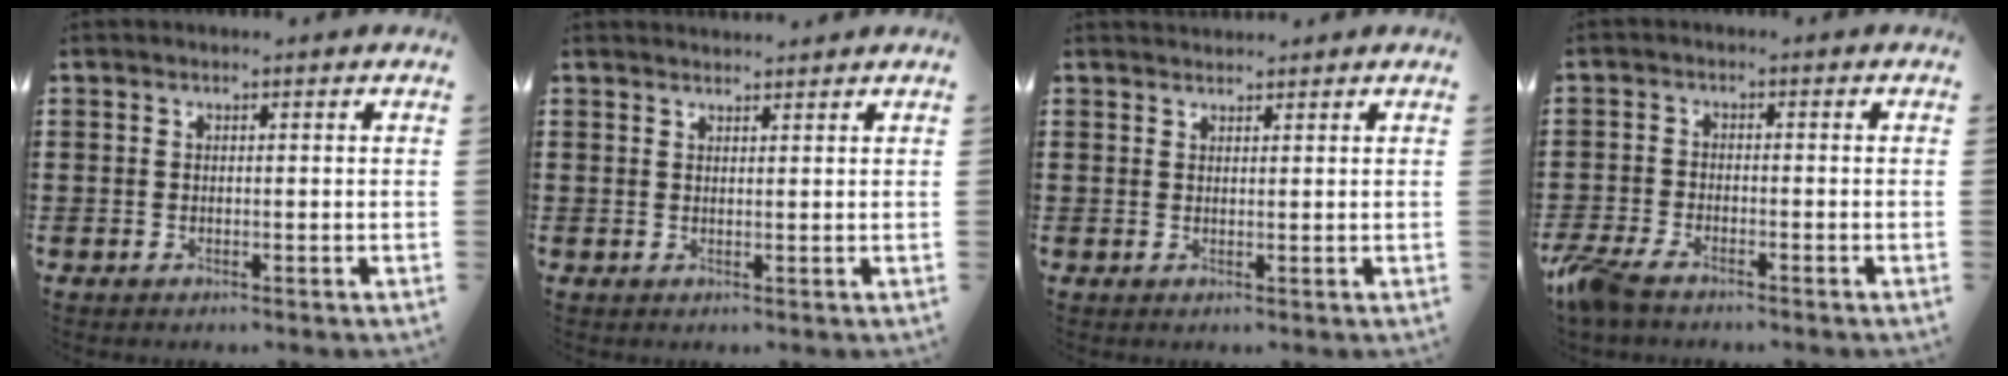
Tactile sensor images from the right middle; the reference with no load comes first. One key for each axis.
{"total": 1.5, "fx": 1.5, "fy": 0.1, "fz": 0.1, "tx": -0.005, "ty": 0.001, "tz": 0.028}
{"total": 1.4, "fx": 1.4, "fy": 0.2, "fz": -0.2, "tx": 0.001, "ty": 0.003, "tz": 0.027}
{"total": 3.9, "fx": -3.3, "fy": 0.8, "fz": 1.9, "tx": -0.074, "ty": -0.013, "tz": -0.076}